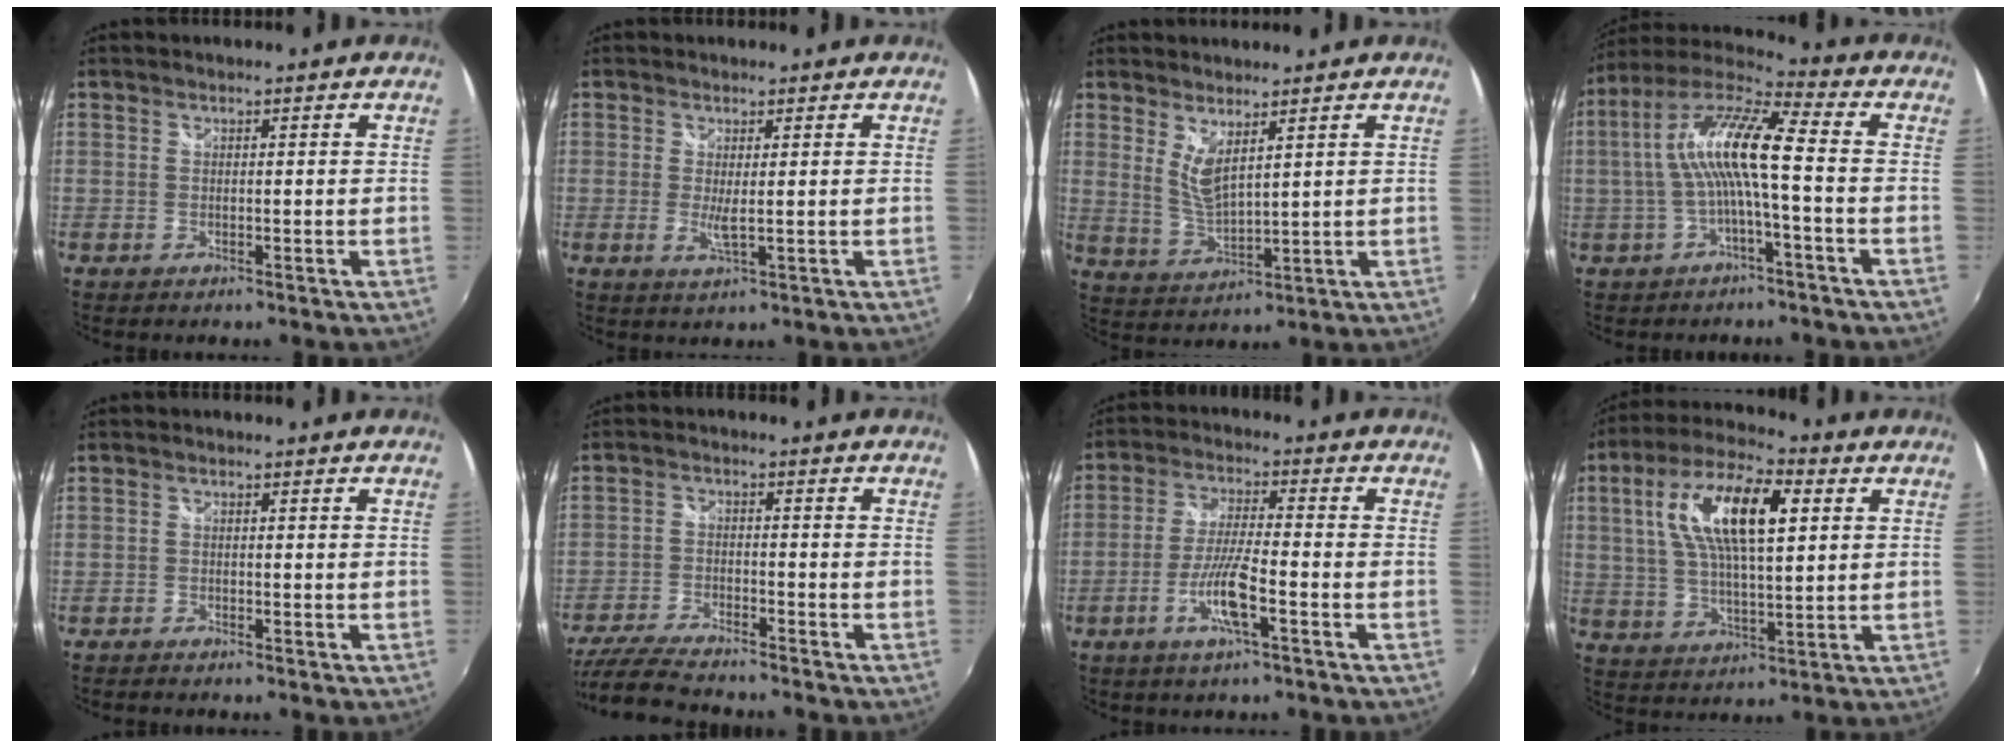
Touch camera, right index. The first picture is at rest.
{"total": 2.4, "force": [0.1, 0.2, 2.4], "torque": [-0.046, -0.008, 0.000]}
{"total": 5.2, "force": [3.3, 1.6, 3.7], "torque": [-0.068, -0.013, 0.066]}
{"total": 12.4, "force": [-0.9, 1.5, 12.2], "torque": [-0.237, 0.017, -0.018]}
{"total": 0.9, "force": [-0.8, 0.3, 0.3], "torque": [-0.010, -0.005, -0.018]}
{"total": 10.5, "force": [-9.4, 1.4, 4.5], "torque": [-0.117, -0.023, -0.171]}
{"total": 7.9, "force": [-3.6, 0.6, 7.0], "torque": [-0.141, -0.005, -0.069]}
{"total": 15.4, "force": [4.5, 5.7, 13.6], "torque": [-0.254, 0.022, 0.076]}